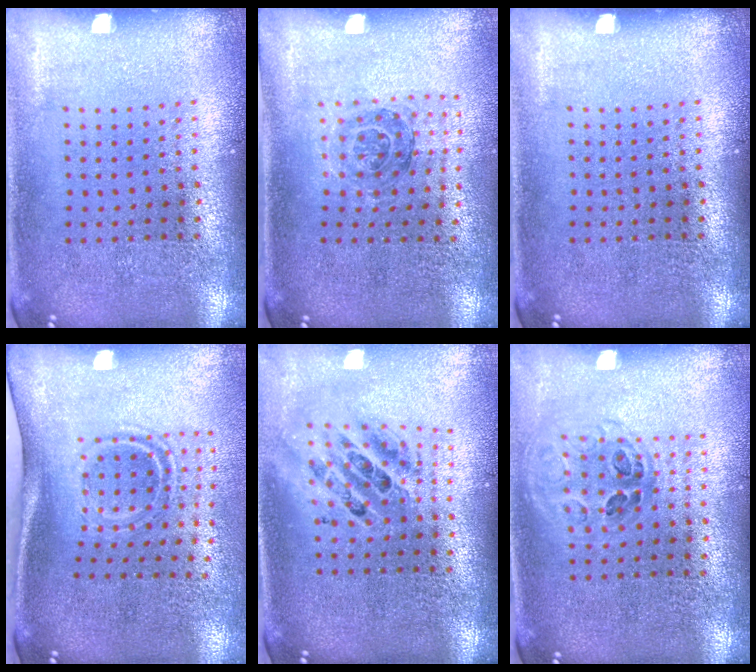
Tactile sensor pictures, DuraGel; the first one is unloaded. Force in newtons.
{"total": 1.1, "press": 1.1, "slide": 0.3}
{"total": 0.0}
{"total": 1.9, "press": 1.1, "slide": 1.5}
{"total": 2.0, "press": 1.6, "slide": 1.3}
{"total": 1.1, "press": 1.0, "slide": 0.6}